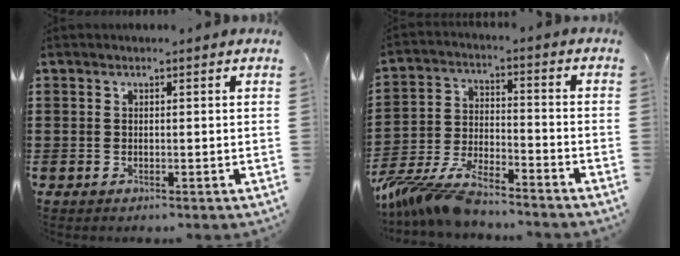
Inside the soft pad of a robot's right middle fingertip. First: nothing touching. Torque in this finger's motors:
{"motor_torque": [2.14, 0.00, 0.53, 0.21]}